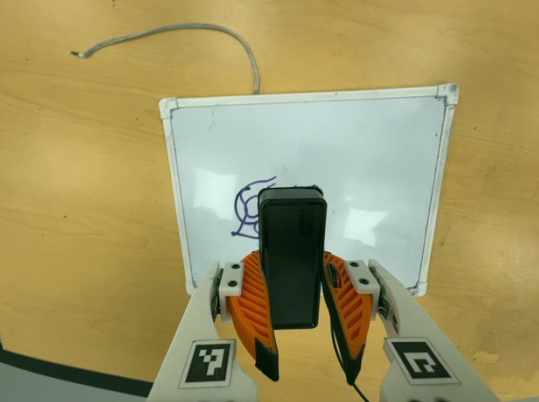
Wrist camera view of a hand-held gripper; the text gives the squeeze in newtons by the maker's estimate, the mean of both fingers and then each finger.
{"total": 8.3, "left": 7.0, "right": 9.5}